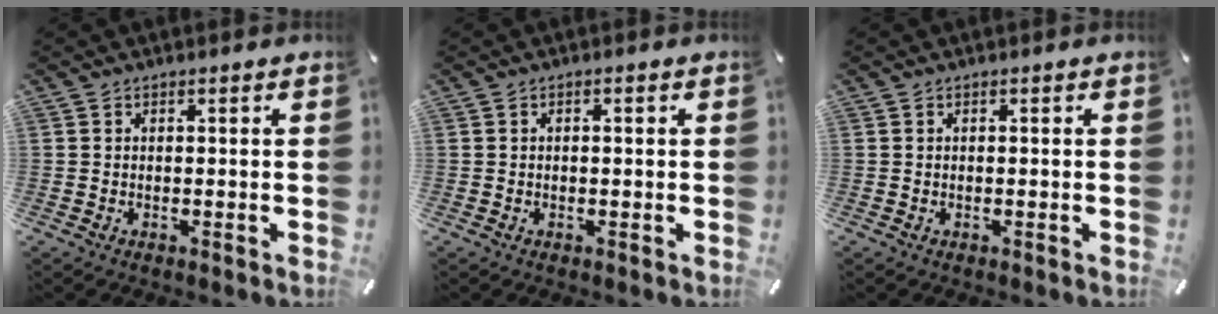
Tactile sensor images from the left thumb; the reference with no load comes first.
{"total": 0.7, "force": [-0.1, 0.2, 0.7], "torque": [-0.012, 0.001, -0.002]}
{"total": 0.0}